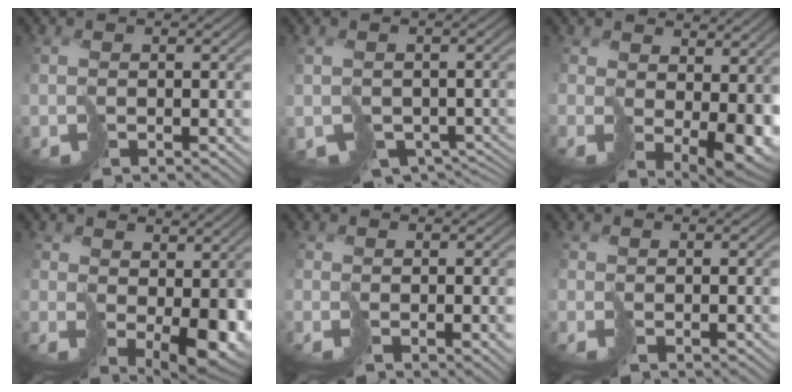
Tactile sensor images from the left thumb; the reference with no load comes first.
{"total": 5.8, "force": [-1.9, 4.5, 3.0], "torque": [-0.051, -0.027, -0.003]}
{"total": 6.6, "force": [1.6, 4.3, 4.7], "torque": [-0.090, -0.034, 0.057]}
{"total": 6.5, "force": [1.0, 4.3, 4.7], "torque": [-0.082, -0.035, 0.042]}
{"total": 1.3, "force": [-0.5, 0.5, 1.1], "torque": [-0.005, -0.009, 0.002]}
{"total": 0.7, "force": [-0.1, -0.4, -0.5], "torque": [0.016, -0.002, 0.001]}